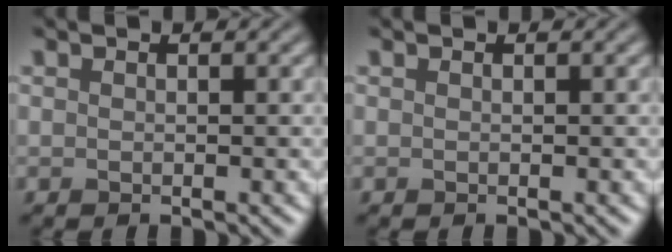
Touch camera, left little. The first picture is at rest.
{"total": 0.0}